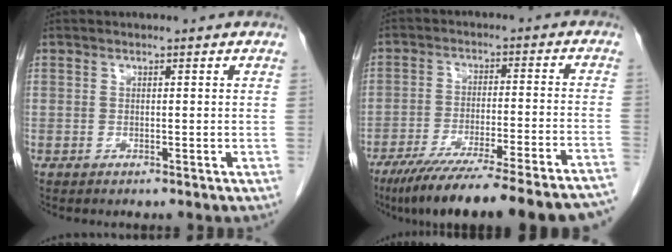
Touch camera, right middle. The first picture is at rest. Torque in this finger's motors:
{"motor_torque": [1.07, -1.07, 0.32, 0.09]}